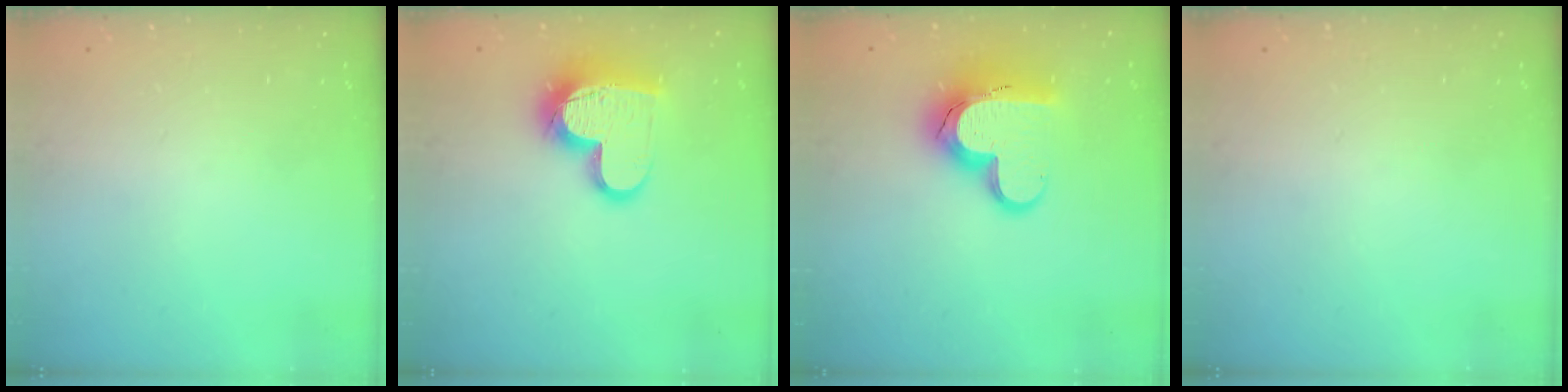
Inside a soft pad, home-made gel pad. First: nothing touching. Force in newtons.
{"total": 15.8, "press": 15.8, "slide": 1.2}
{"total": 15.6, "press": 15.5, "slide": 1.3}
{"total": 0.0}